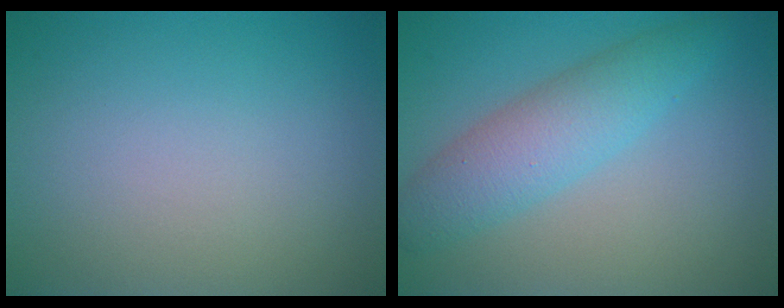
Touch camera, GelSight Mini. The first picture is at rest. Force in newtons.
{"total": 4.6, "press": 4.6, "slide": 0.1}